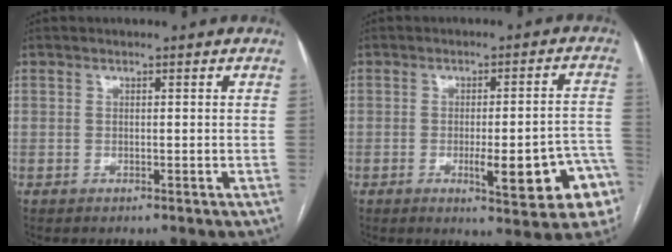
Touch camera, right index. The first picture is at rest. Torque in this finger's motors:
{"motor_torque": [1.25, -0.74, 0.29, 0.06]}